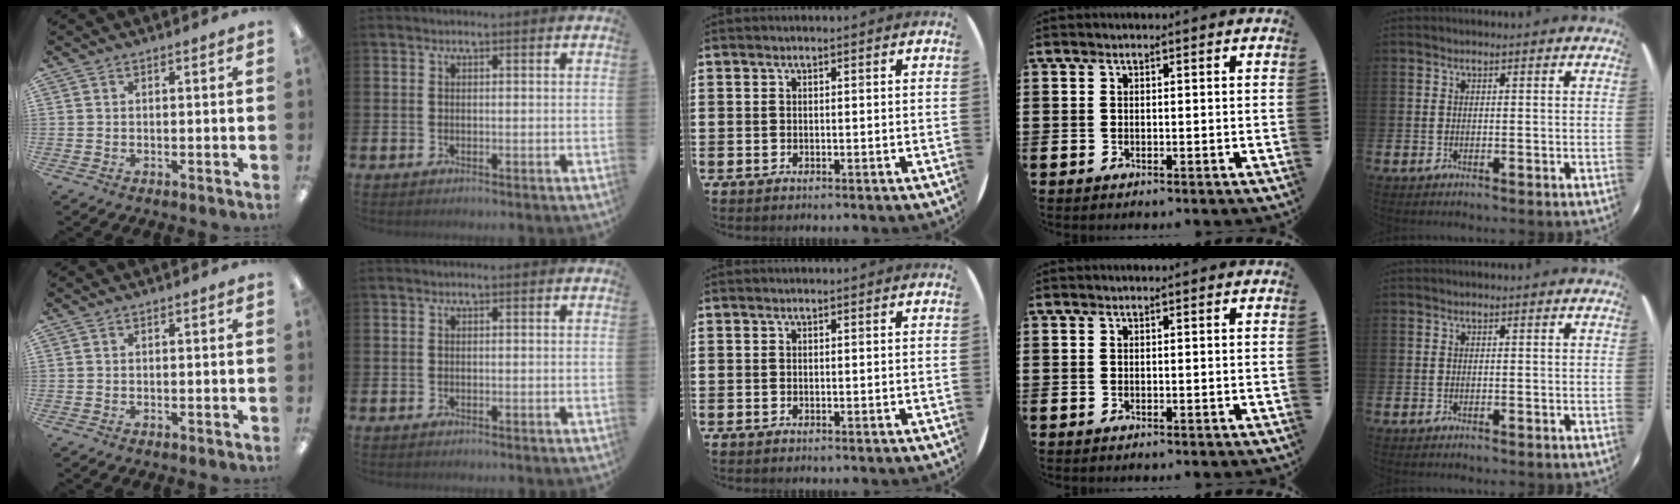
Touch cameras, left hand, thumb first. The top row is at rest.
{}